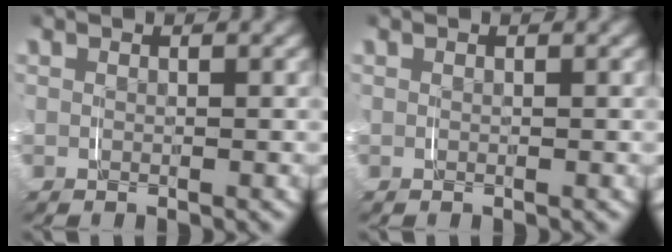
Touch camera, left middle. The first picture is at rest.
{"total": 0.0}